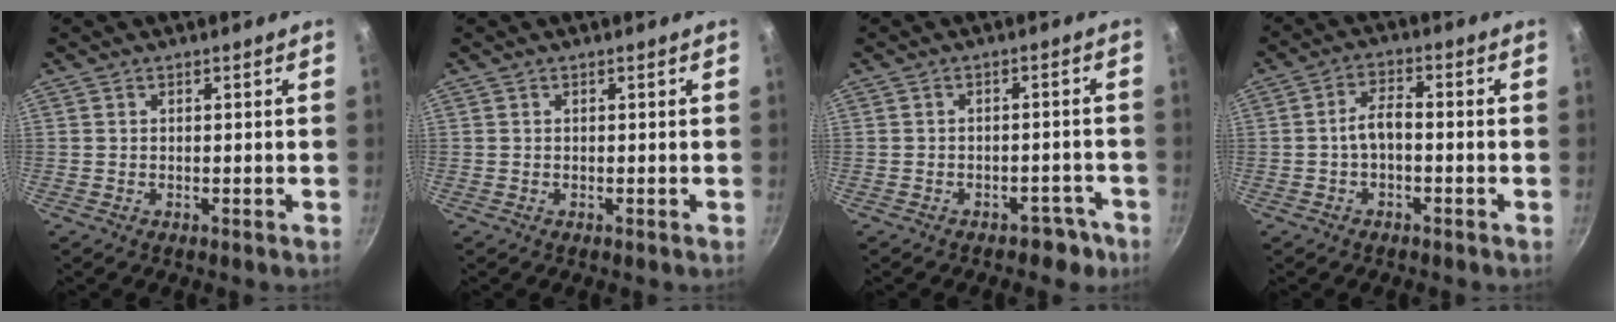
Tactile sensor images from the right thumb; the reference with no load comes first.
{"total": 0.0}
{"total": 4.4, "force": [-3.2, 2.6, 1.3], "torque": [-0.003, 0.033, -0.040]}
{"total": 4.5, "force": [-0.8, 2.3, 3.7], "torque": [-0.064, 0.022, -0.021]}